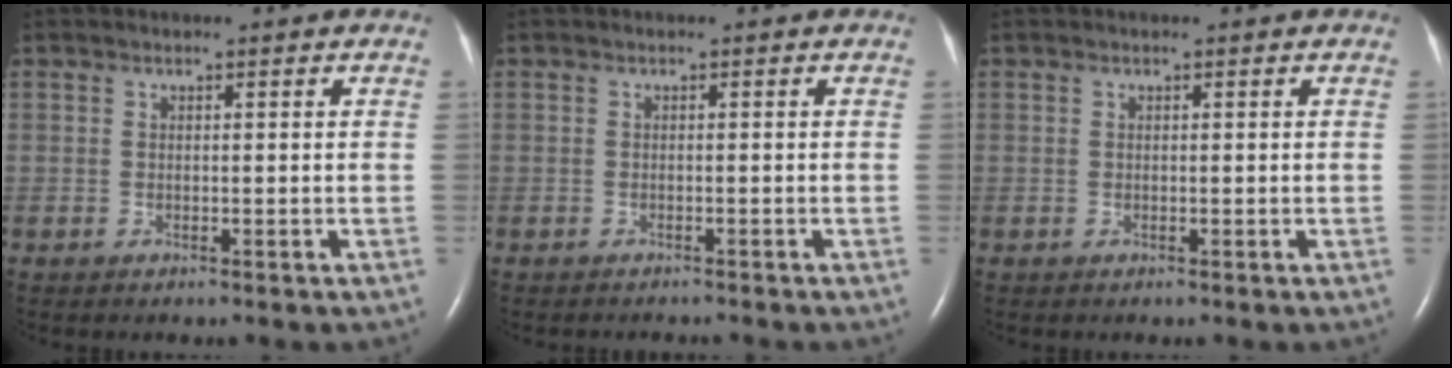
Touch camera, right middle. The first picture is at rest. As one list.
[{"total": 2.4, "force": [-2.3, 0.1, 0.7], "torque": [-0.009, -0.004, -0.028]}, {"total": 0.0}]